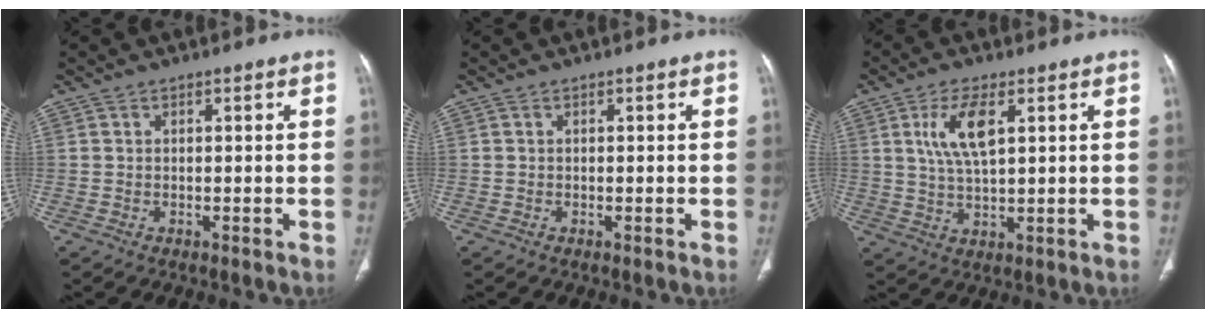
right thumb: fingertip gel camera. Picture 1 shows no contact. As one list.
[{"total": 0.0}, {"total": 8.0, "force": [2.7, 3.1, 6.8], "torque": [-0.135, -0.008, 0.057]}]